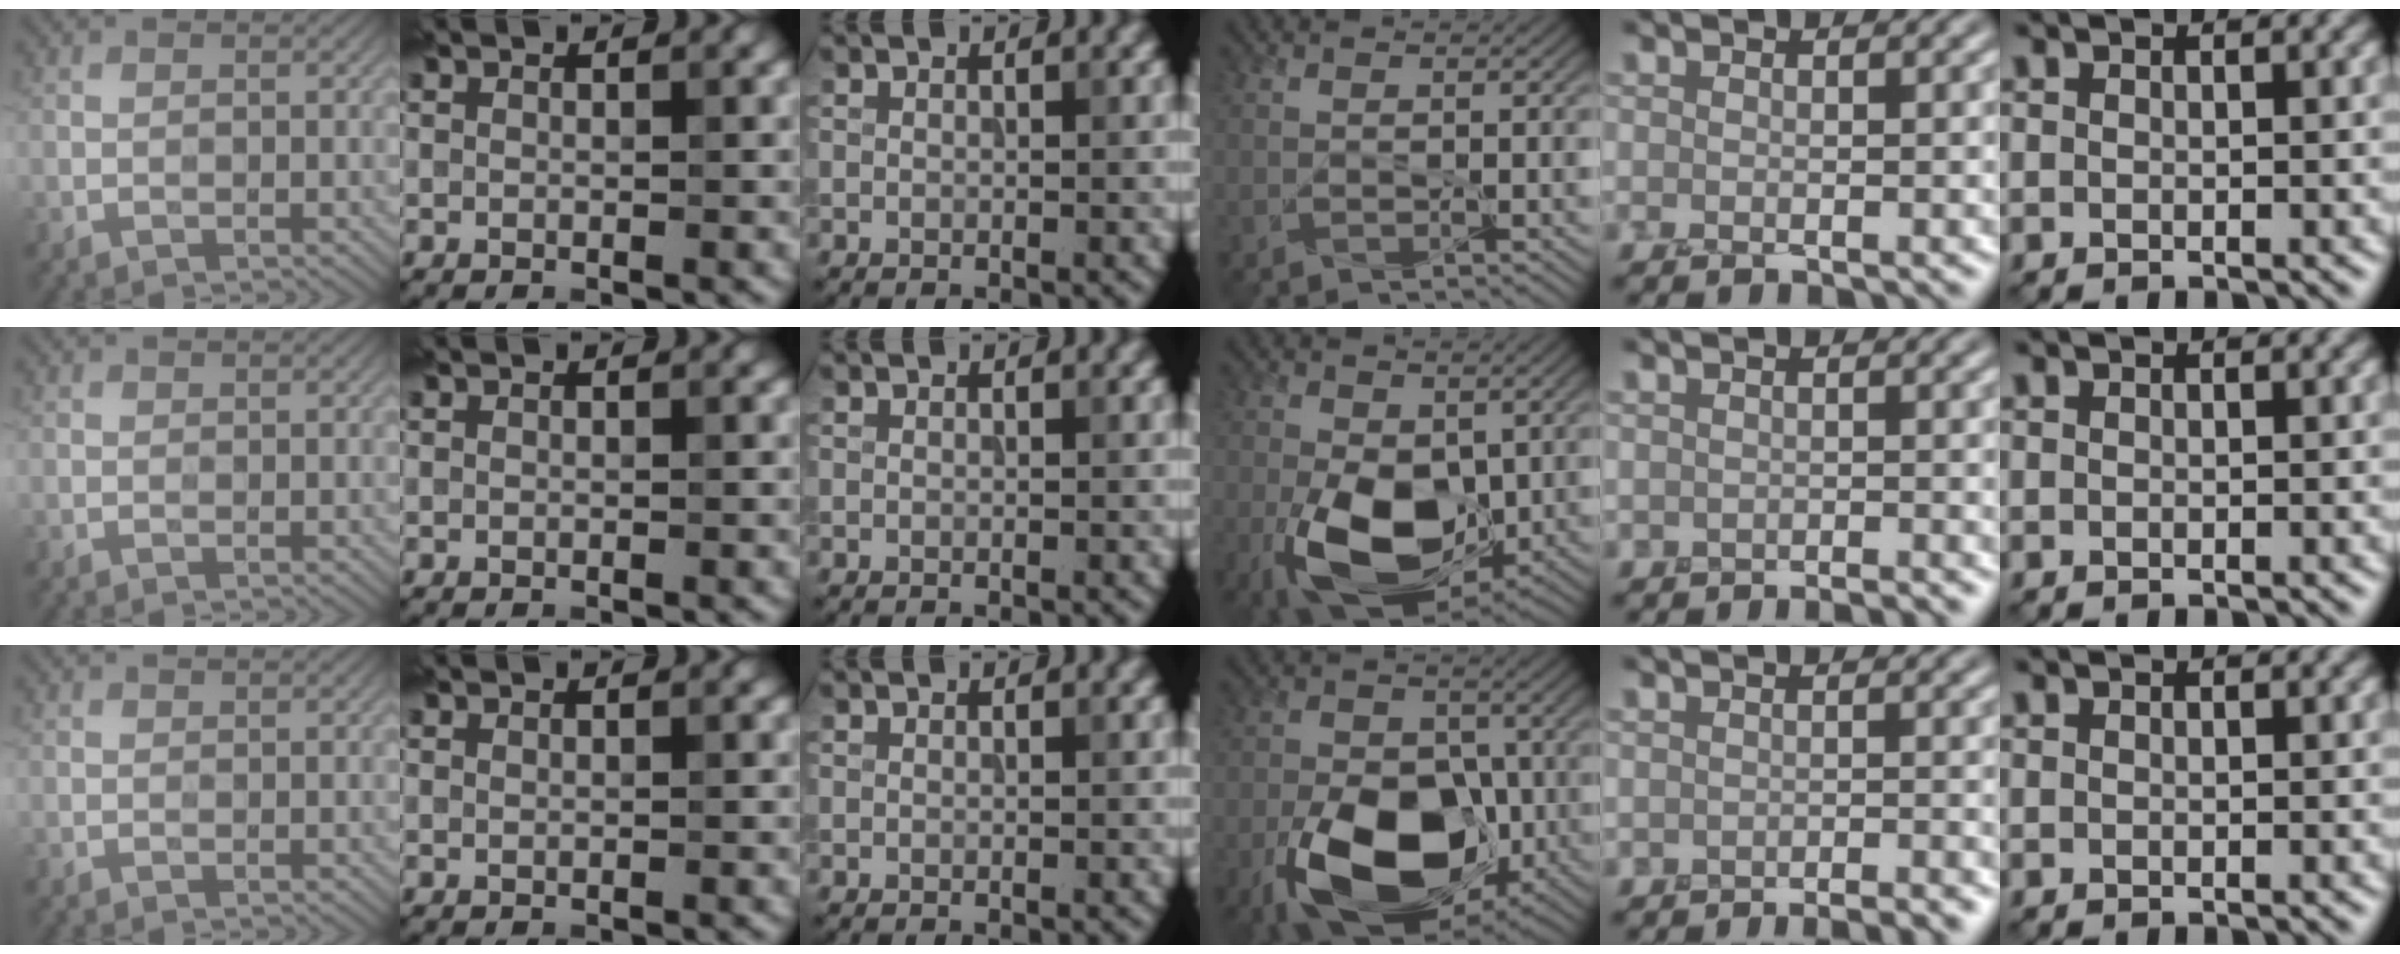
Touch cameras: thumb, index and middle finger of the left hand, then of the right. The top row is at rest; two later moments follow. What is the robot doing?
{"motion": "peel", "object": "bandage"}